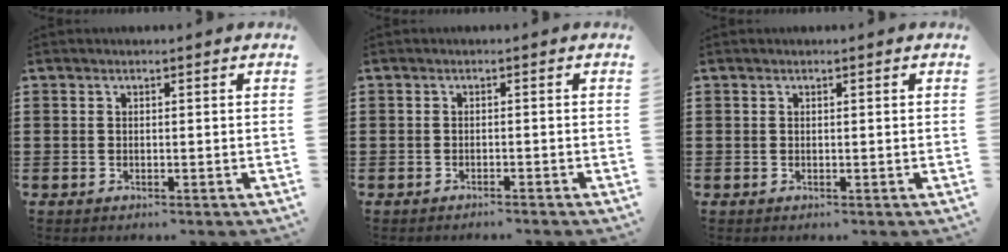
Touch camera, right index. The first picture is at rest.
{"total": 0.8, "force": [-0.7, -0.1, 0.1], "torque": [-0.004, 0.001, -0.015]}
{"total": 0.0}